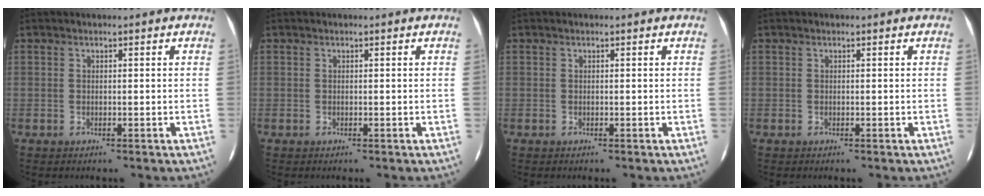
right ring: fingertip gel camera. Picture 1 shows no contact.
{"total": 0.0}
{"total": 0.0}
{"total": 0.0}